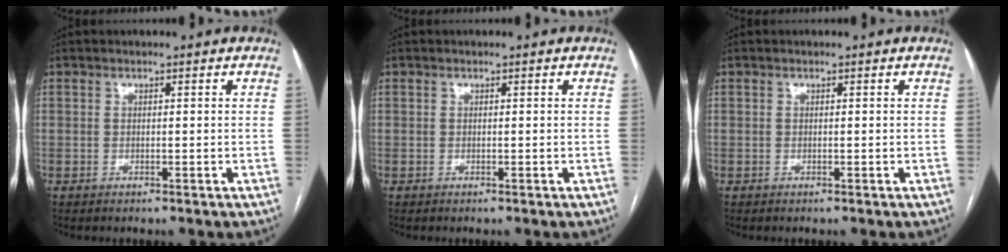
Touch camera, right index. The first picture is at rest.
{"total": 0.0}
{"total": 0.0}